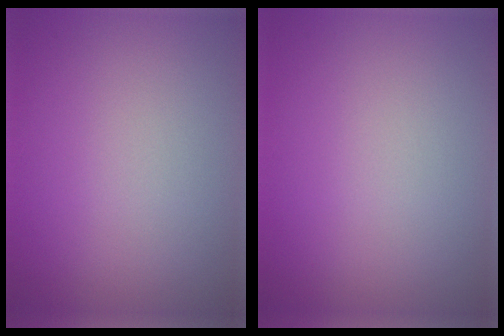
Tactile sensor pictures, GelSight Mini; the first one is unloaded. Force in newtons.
{"total": 0.0}